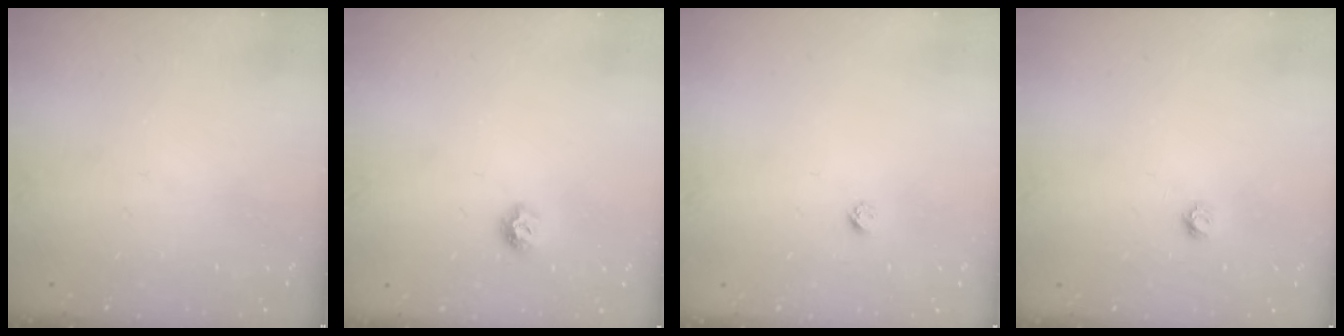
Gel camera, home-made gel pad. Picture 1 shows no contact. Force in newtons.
{"total": 6.7, "press": 6.7, "slide": 0.8}
{"total": 2.3, "press": 2.3, "slide": 0.2}
{"total": 3.7, "press": 3.7, "slide": 0.2}